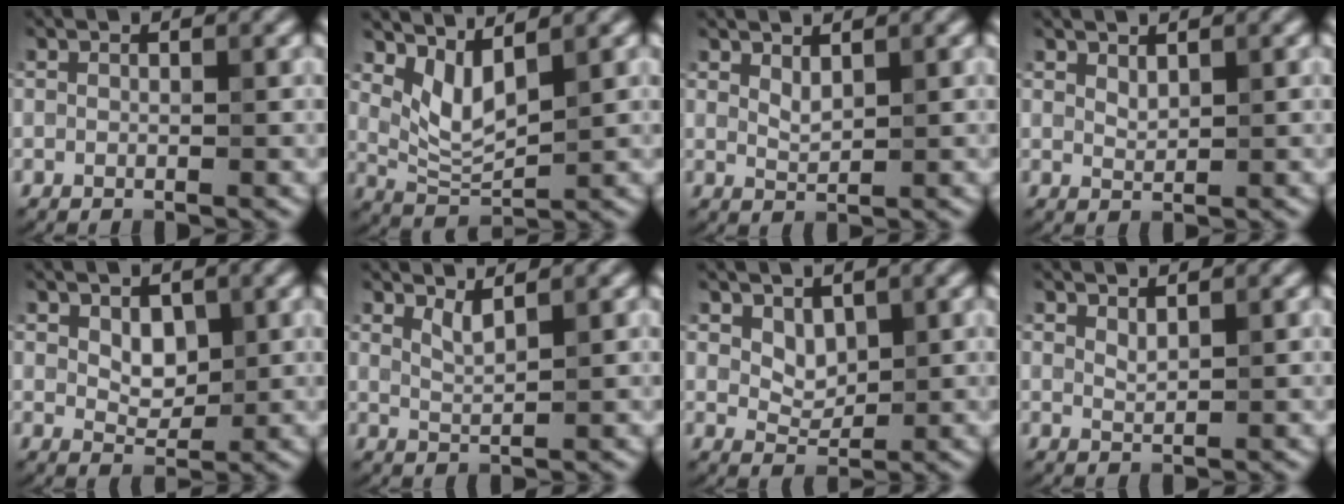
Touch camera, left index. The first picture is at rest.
{"total": 3.6, "force": [2.0, 1.4, 2.7], "torque": [-0.063, -0.013, 0.047]}
{"total": 1.4, "force": [1.0, 0.4, 0.8], "torque": [-0.020, -0.002, 0.023]}
{"total": 1.1, "force": [0.9, 0.3, 0.5], "torque": [-0.014, 0.000, 0.021]}
{"total": 2.5, "force": [0.6, 1.7, 1.8], "torque": [-0.034, -0.006, 0.015]}
{"total": 1.8, "force": [1.3, 0.4, 1.2], "torque": [-0.021, -0.004, 0.025]}
{"total": 2.1, "force": [1.1, 1.3, 1.1], "torque": [-0.019, -0.008, 0.026]}
{"total": 1.1, "force": [0.9, 0.2, 0.5], "torque": [-0.012, -0.001, 0.020]}